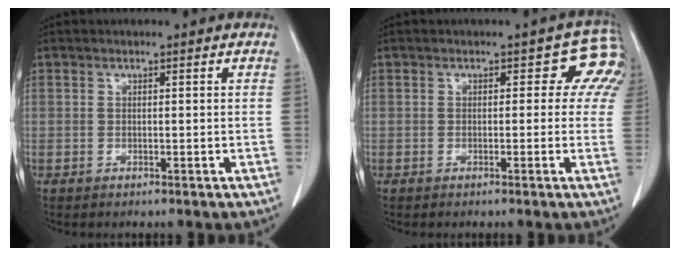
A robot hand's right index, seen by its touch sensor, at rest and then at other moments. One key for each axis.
{"total": 4.1, "fx": 1.7, "fy": 3.2, "fz": 1.9, "tx": 0.004, "ty": 0.005, "tz": -0.007}